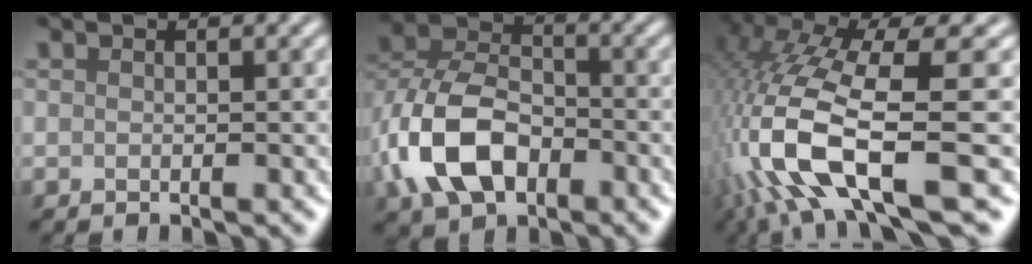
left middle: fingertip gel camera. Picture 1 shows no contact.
{"total": 8.2, "force": [-2.8, 5.5, 5.5], "torque": [-0.117, 0.007, -0.060]}
{"total": 12.8, "force": [-3.1, 3.7, 11.8], "torque": [-0.265, 0.004, -0.047]}